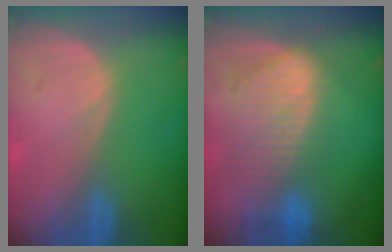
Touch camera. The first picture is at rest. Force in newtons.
{"total": 9.4, "press": 8.2, "slide": 4.6}